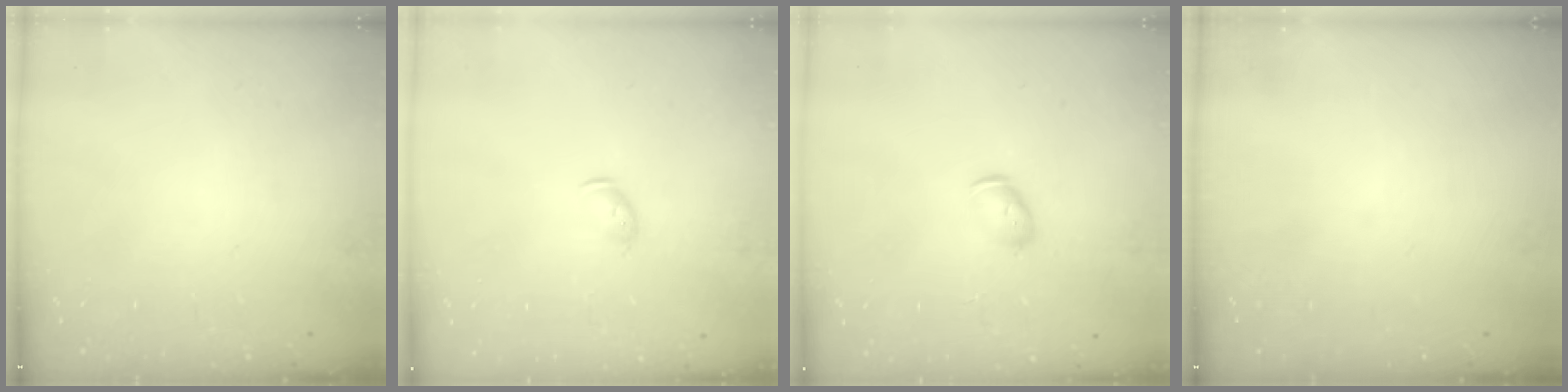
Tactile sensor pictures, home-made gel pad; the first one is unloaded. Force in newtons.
{"total": 3.9, "press": 3.8, "slide": 0.8}
{"total": 4.7, "press": 4.6, "slide": 0.7}
{"total": 0.0}